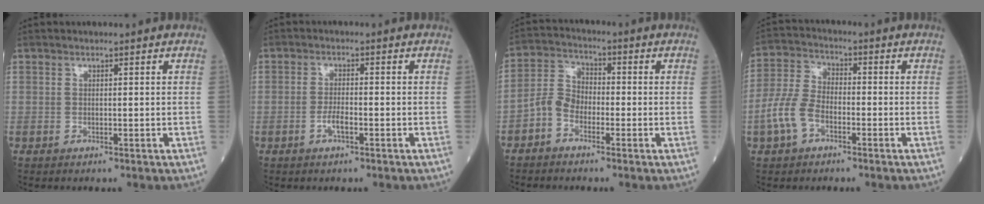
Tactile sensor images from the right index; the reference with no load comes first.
{"total": 2.3, "force": [-1.1, 0.6, 2.0], "torque": [-0.032, 0.002, -0.021]}
{"total": 4.9, "force": [-2.4, 3.3, 2.7], "torque": [-0.055, 0.019, -0.056]}
{"total": 7.3, "force": [-3.2, 4.2, 5.1], "torque": [-0.130, 0.012, -0.069]}